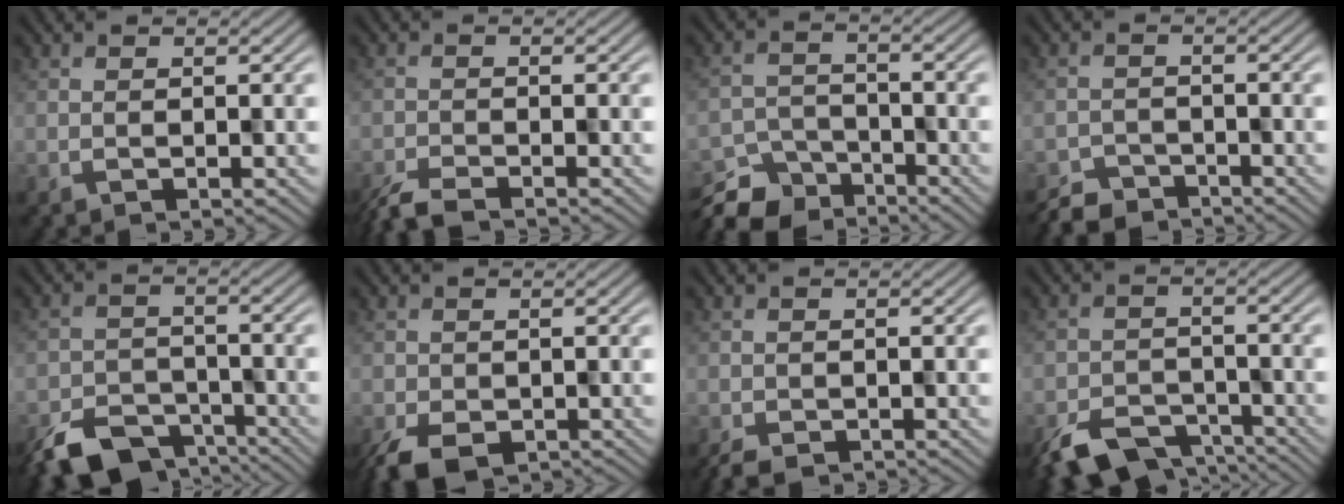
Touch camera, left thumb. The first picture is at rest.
{"total": 4.4, "force": [-3.9, 0.7, 1.8], "torque": [-0.036, -0.013, -0.070]}
{"total": 8.1, "force": [-7.2, 3.3, 1.8], "torque": [-0.031, -0.021, -0.117]}
{"total": 4.1, "force": [-3.9, 1.3, 0.2], "torque": [0.000, -0.012, -0.065]}
{"total": 8.2, "force": [-6.3, 4.0, 3.3], "torque": [-0.057, -0.019, -0.100]}
{"total": 5.6, "force": [-3.4, 2.9, 3.3], "torque": [-0.066, -0.024, -0.053]}
{"total": 2.6, "force": [-2.2, 1.0, 1.1], "torque": [-0.023, -0.012, -0.032]}
{"total": 7.3, "force": [-5.6, 3.4, 3.2], "torque": [-0.055, -0.019, -0.090]}